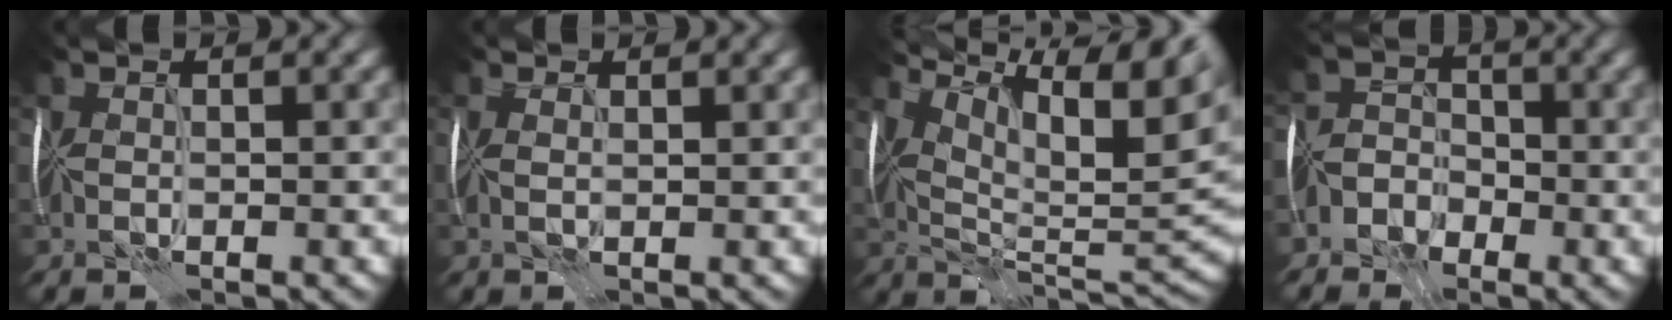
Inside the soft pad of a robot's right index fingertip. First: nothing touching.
{"total": 1.6, "force": [0.9, 0.8, 1.0], "torque": [-0.015, 0.016, 0.003]}
{"total": 12.9, "force": [6.7, 4.5, 10.0], "torque": [-0.162, 0.014, 0.123]}
{"total": 4.1, "force": [-3.3, 2.4, 0.4], "torque": [0.025, 0.004, -0.069]}